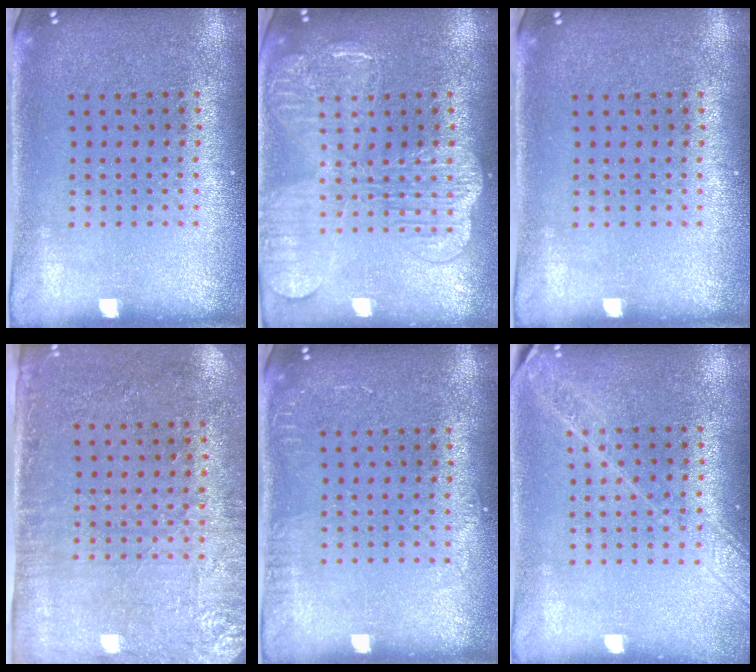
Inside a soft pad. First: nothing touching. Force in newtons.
{"total": 4.0, "press": 3.9, "slide": 0.6}
{"total": 0.0}
{"total": 2.8, "press": 2.3, "slide": 1.5}
{"total": 1.0, "press": 0.9, "slide": 0.1}
{"total": 1.7, "press": 1.4, "slide": 0.9}